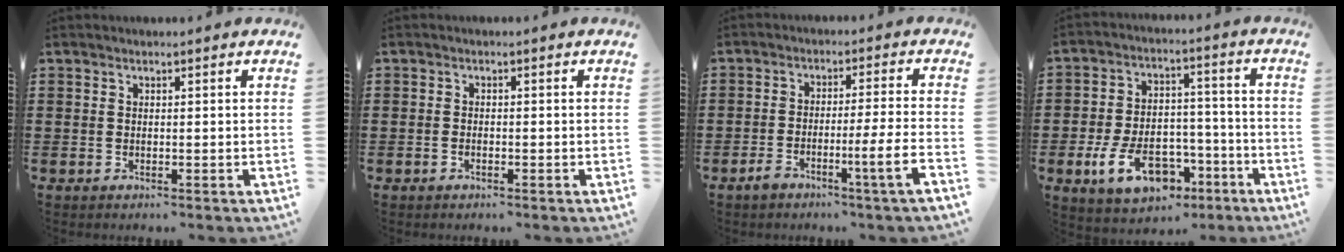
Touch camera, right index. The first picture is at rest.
{"total": 0.7, "force": [-0.6, 0.3, 0.4], "torque": [-0.010, -0.003, -0.010]}
{"total": 6.2, "force": [-3.1, -0.5, 5.3], "torque": [-0.087, -0.007, -0.056]}
{"total": 10.9, "force": [-5.3, 6.5, 6.9], "torque": [-0.137, 0.016, -0.096]}